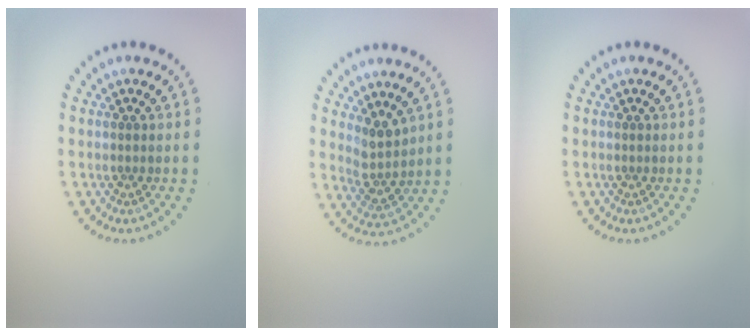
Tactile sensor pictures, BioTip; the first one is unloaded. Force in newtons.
{"total": 2.5, "press": 2.0, "slide": 1.6}
{"total": 0.0}